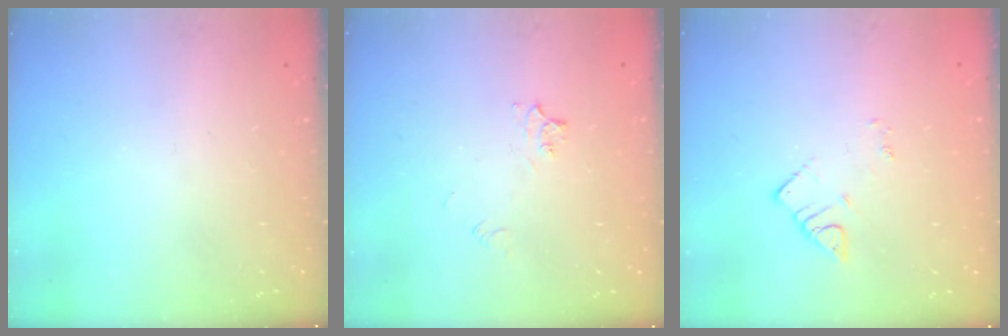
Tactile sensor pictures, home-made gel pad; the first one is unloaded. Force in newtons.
{"total": 4.3, "press": 4.2, "slide": 0.5}
{"total": 2.7, "press": 2.7, "slide": 0.4}